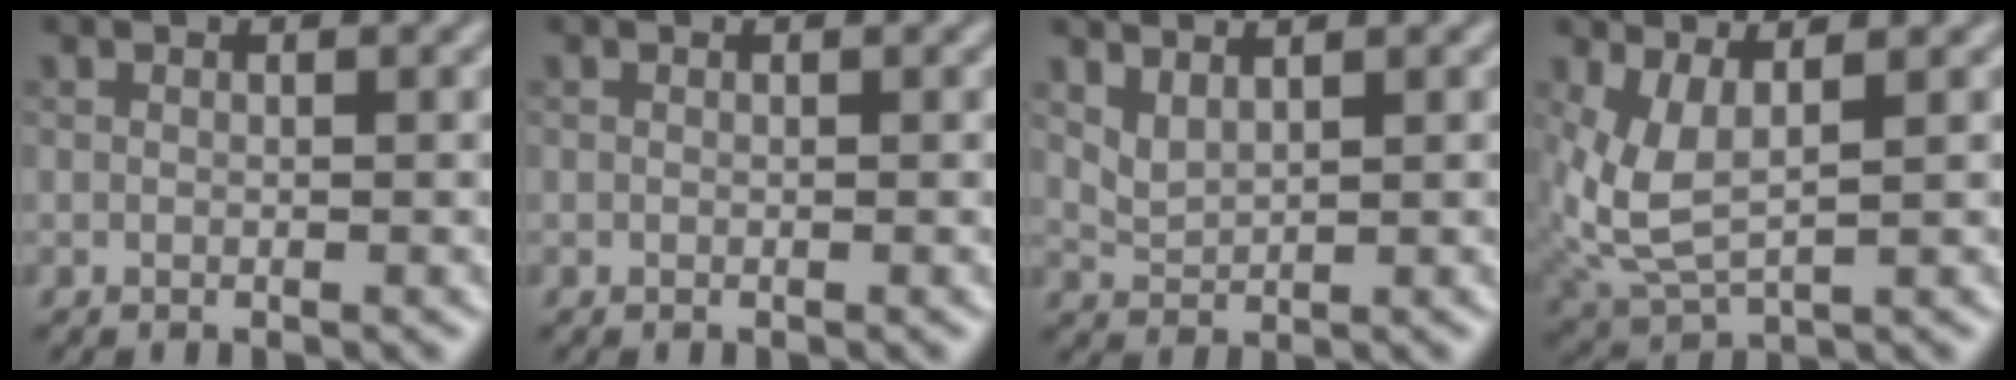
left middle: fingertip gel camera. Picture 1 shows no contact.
{"total": 0.0}
{"total": 1.6, "force": [1.4, 0.4, 0.8], "torque": [-0.023, -0.004, 0.033]}
{"total": 4.4, "force": [1.1, 1.9, 3.9], "torque": [-0.105, -0.011, 0.026]}